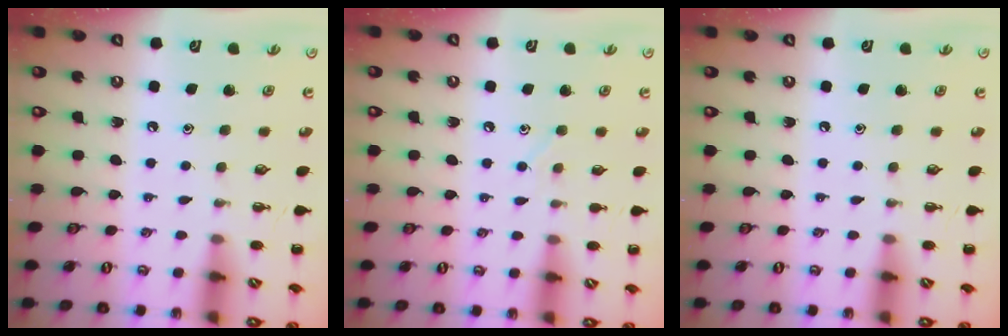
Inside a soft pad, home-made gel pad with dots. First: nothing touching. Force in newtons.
{"total": 5.1, "press": 4.9, "slide": 1.4}
{"total": 0.0}